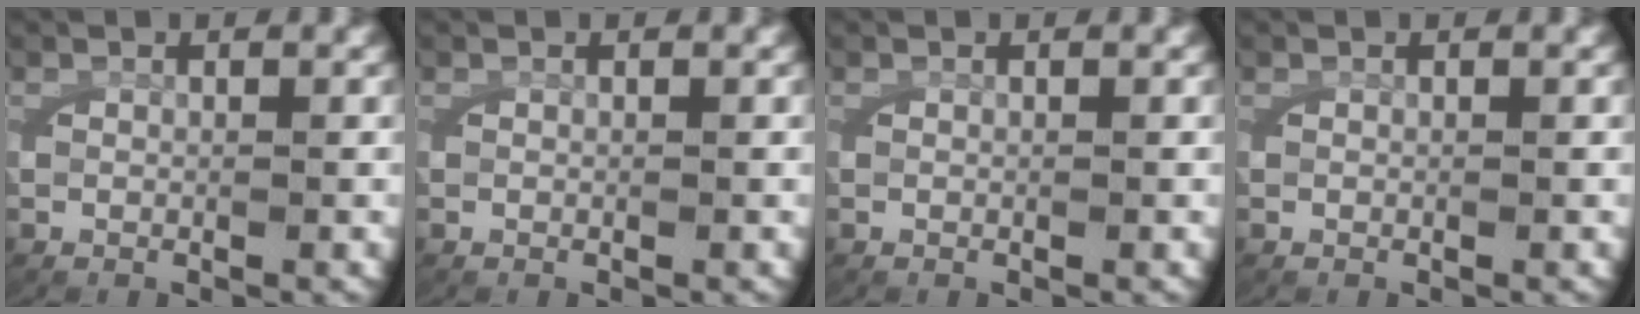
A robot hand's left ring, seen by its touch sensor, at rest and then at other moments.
{"total": 0.0}
{"total": 0.0}
{"total": 0.0}